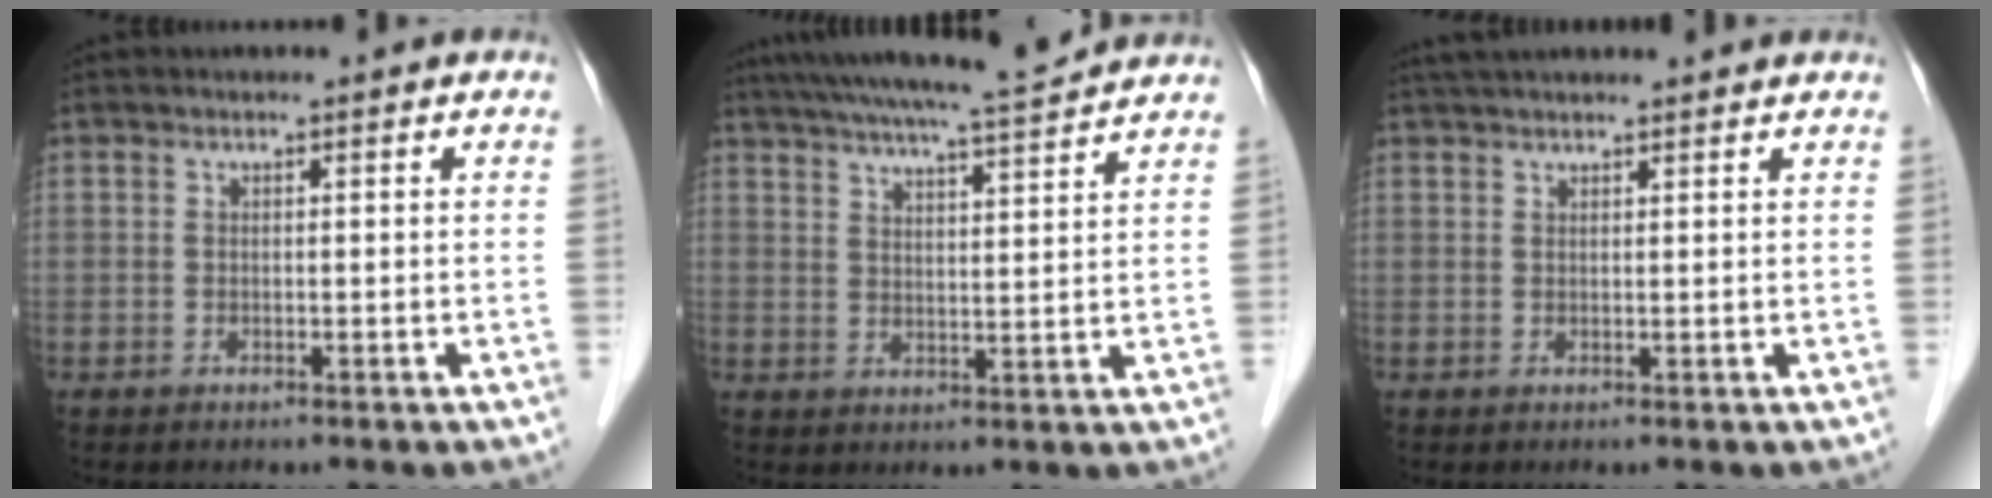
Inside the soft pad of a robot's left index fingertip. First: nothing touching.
{"total": 13.6, "force": [12.4, -0.1, 5.6], "torque": [-0.101, 0.008, 0.179]}
{"total": 8.6, "force": [7.8, 0.9, 3.6], "torque": [-0.053, 0.038, 0.106]}